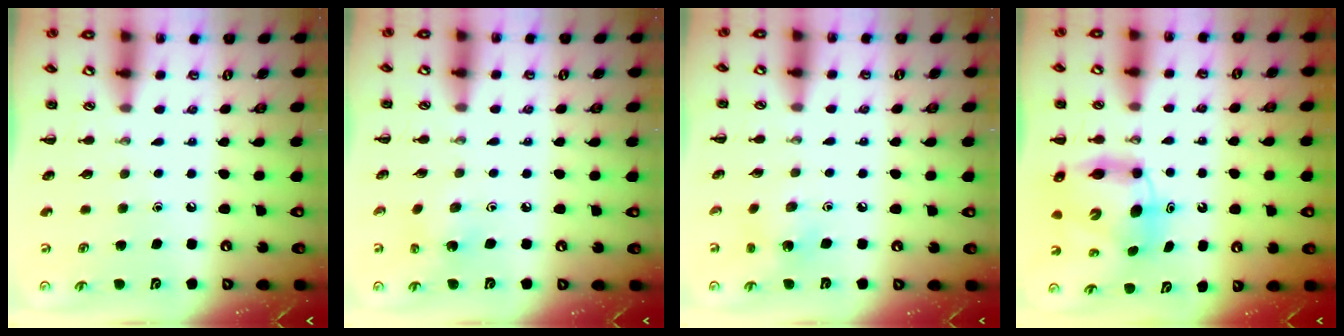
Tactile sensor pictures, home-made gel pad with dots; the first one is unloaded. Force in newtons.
{"total": 2.6, "press": 2.5, "slide": 0.8}
{"total": 2.6, "press": 2.6, "slide": 0.5}
{"total": 8.7, "press": 8.5, "slide": 2.1}